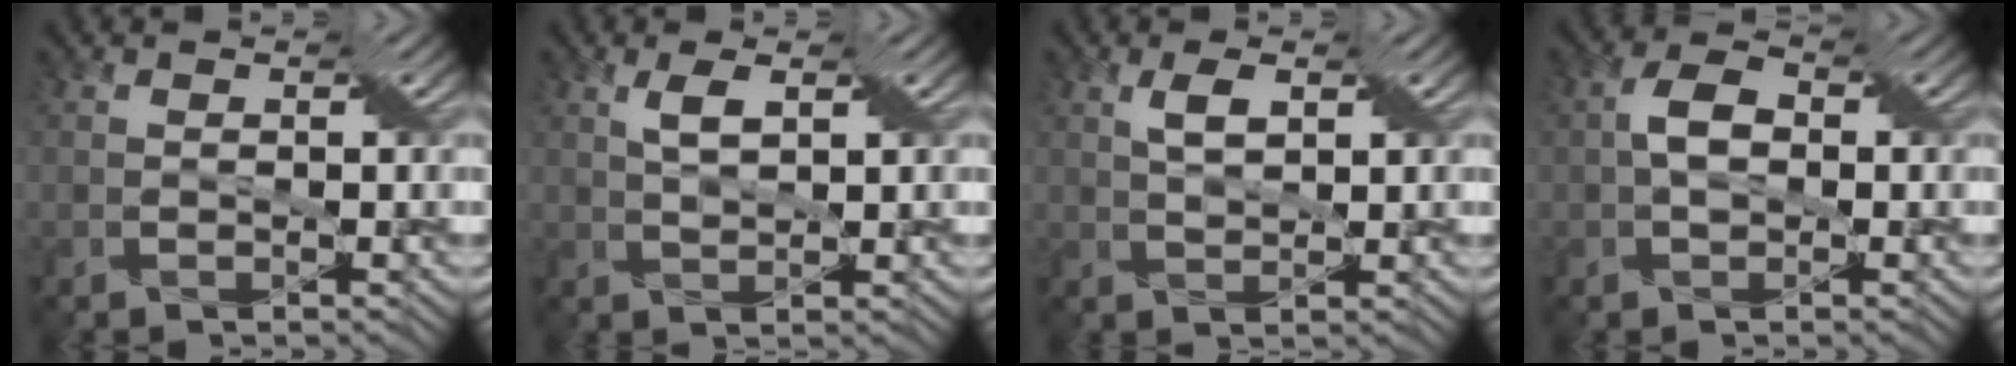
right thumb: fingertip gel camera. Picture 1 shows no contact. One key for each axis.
{"total": 2.4, "fx": 1.4, "fy": 0.3, "fz": 1.9, "tx": -0.042, "ty": 0.006, "tz": 0.027}
{"total": 2.6, "fx": 1.5, "fy": 0.6, "fz": 2.0, "tx": -0.045, "ty": 0.006, "tz": 0.028}
{"total": 3.8, "fx": 0.0, "fy": 2.4, "fz": 2.9, "tx": -0.058, "ty": 0.005, "tz": -0.005}